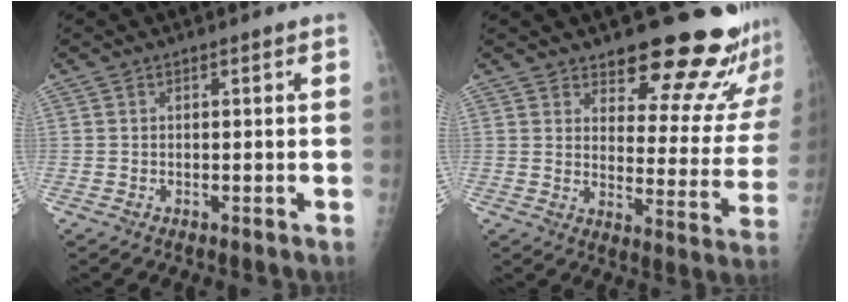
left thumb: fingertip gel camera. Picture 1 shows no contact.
{"total": 18.4, "force": [15.9, 5.3, 7.6], "torque": [-0.047, -0.136, 0.198]}